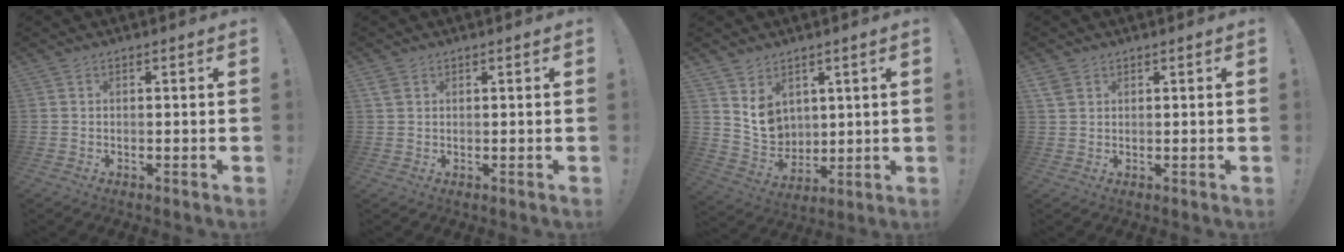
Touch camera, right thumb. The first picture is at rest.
{"total": 2.1, "force": [1.2, 1.2, 1.3], "torque": [-0.021, 0.000, 0.021]}
{"total": 8.5, "force": [5.1, 6.4, 2.6], "torque": [-0.040, -0.041, 0.104]}
{"total": 3.0, "force": [1.8, 1.9, 1.5], "torque": [-0.025, -0.003, 0.035]}